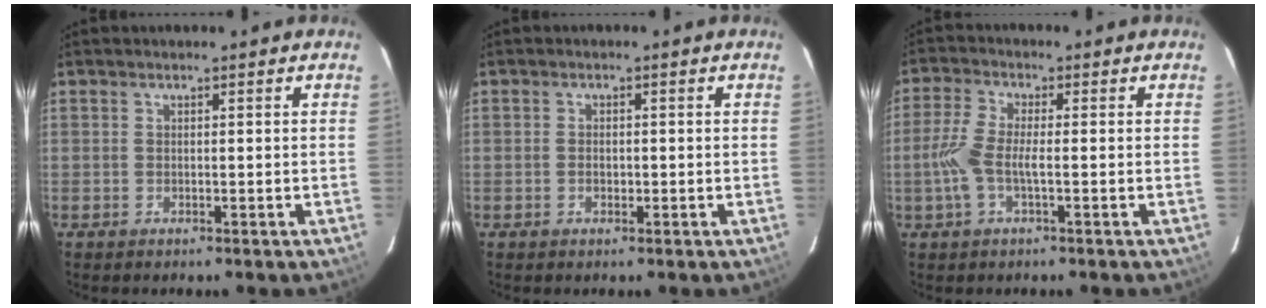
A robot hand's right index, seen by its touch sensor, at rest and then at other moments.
{"total": 1.5, "force": [-0.4, 1.0, 1.0], "torque": [-0.018, 0.004, -0.007]}
{"total": 6.3, "force": [-1.4, 1.6, 6.0], "torque": [-0.137, 0.003, -0.028]}